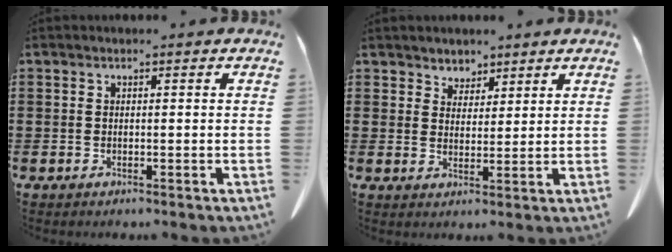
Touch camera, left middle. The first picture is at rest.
{"total": 3.4, "force": [3.0, 1.6, -0.2], "torque": [-0.009, -0.003, 0.057]}